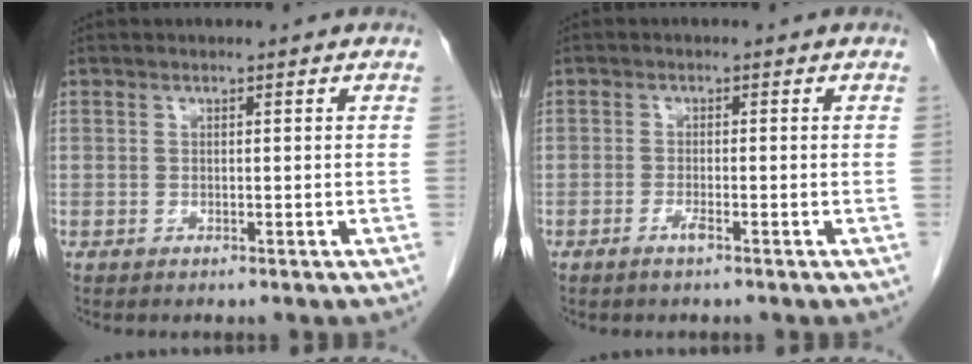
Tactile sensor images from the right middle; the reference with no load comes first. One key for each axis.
{"total": 1.5, "fx": -1.0, "fy": 0.0, "fz": 1.2, "tx": -0.027, "ty": -0.002, "tz": -0.021}